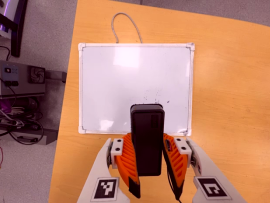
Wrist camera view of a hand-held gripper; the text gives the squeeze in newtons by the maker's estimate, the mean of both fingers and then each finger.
{"total": 8.2, "left": 7.1, "right": 9.2}